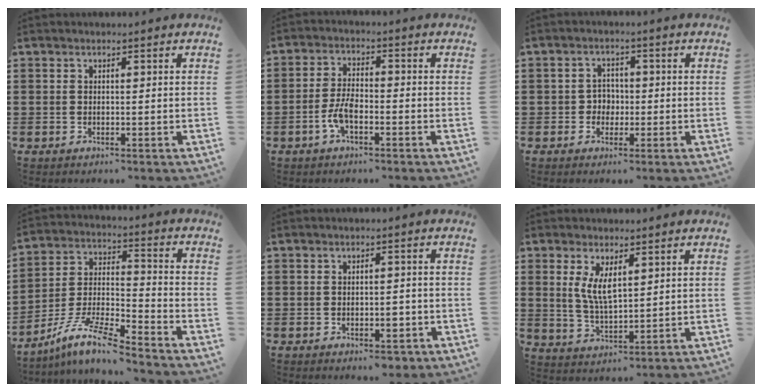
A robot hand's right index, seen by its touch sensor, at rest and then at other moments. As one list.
[{"total": 4.5, "force": [-2.0, 1.7, 3.7], "torque": [-0.091, -0.003, -0.044]}, {"total": 2.6, "force": [-0.5, 2.4, 1.0], "torque": [-0.027, 0.006, -0.014]}, {"total": 9.6, "force": [-8.3, 0.7, 4.8], "torque": [-0.106, 0.005, -0.168]}, {"total": 2.7, "force": [-1.2, 1.2, 2.1], "torque": [-0.037, 0.004, -0.022]}, {"total": 5.2, "force": [1.9, 1.9, 4.4], "torque": [-0.092, 0.002, 0.033]}]